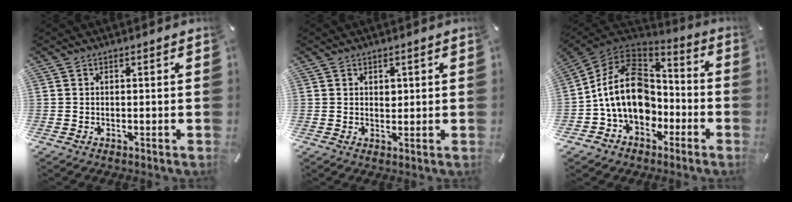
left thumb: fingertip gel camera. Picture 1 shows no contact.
{"total": 1.5, "force": [0.6, 1.3, 0.6], "torque": [0.003, -0.002, 0.006]}
{"total": 17.0, "force": [-2.1, 13.6, 9.9], "torque": [-0.200, 0.023, -0.037]}